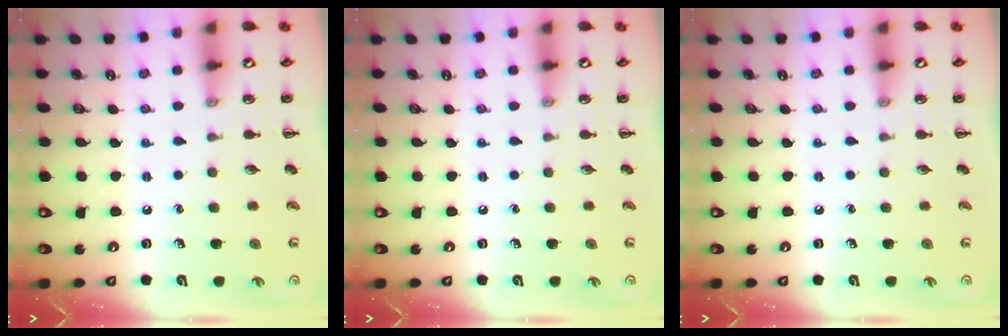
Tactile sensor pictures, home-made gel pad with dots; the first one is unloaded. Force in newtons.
{"total": 0.0}
{"total": 0.0}